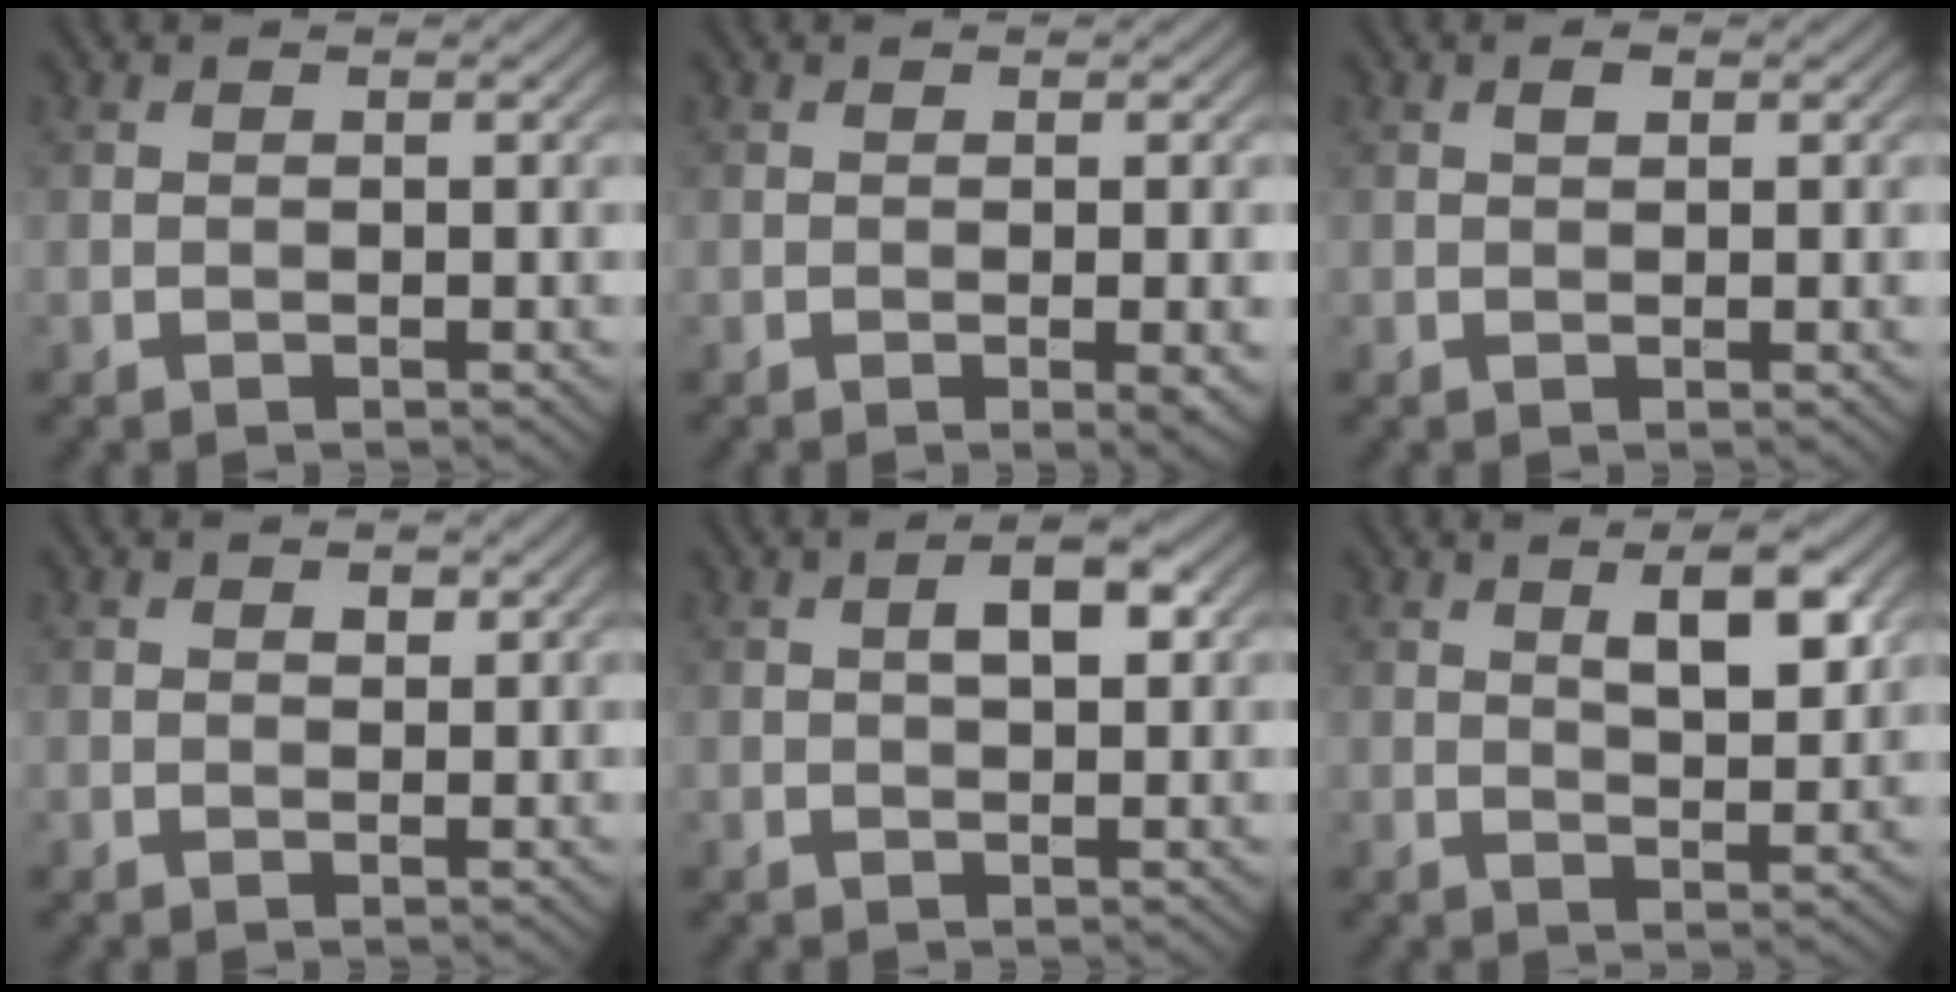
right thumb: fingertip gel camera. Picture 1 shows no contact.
{"total": 1.9, "force": [-0.4, 0.1, 1.8], "torque": [-0.031, -0.002, -0.006]}
{"total": 0.9, "force": [0.4, 0.4, 0.7], "torque": [-0.012, -0.001, 0.007]}
{"total": 1.0, "force": [0.5, 0.6, 0.6], "torque": [-0.007, -0.002, 0.009]}
{"total": 3.5, "force": [0.9, 1.4, 3.1], "torque": [-0.047, 0.005, 0.012]}
{"total": 5.7, "force": [2.4, 2.0, 4.7], "torque": [-0.075, -0.002, 0.039]}